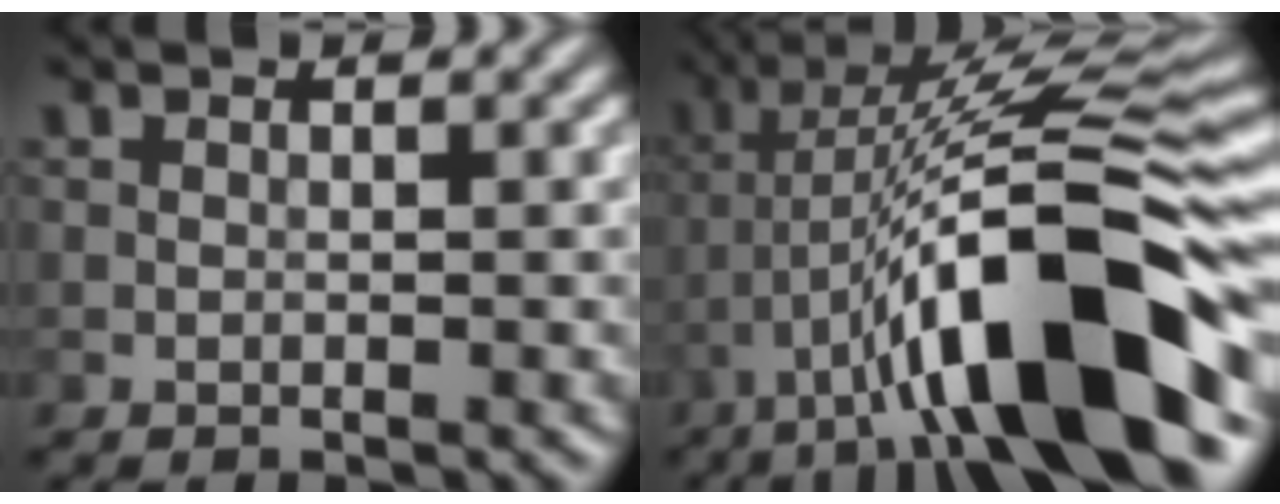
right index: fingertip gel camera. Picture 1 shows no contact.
{"total": 14.3, "force": [-5.1, 3.4, 12.9], "torque": [-0.208, 0.018, -0.080]}